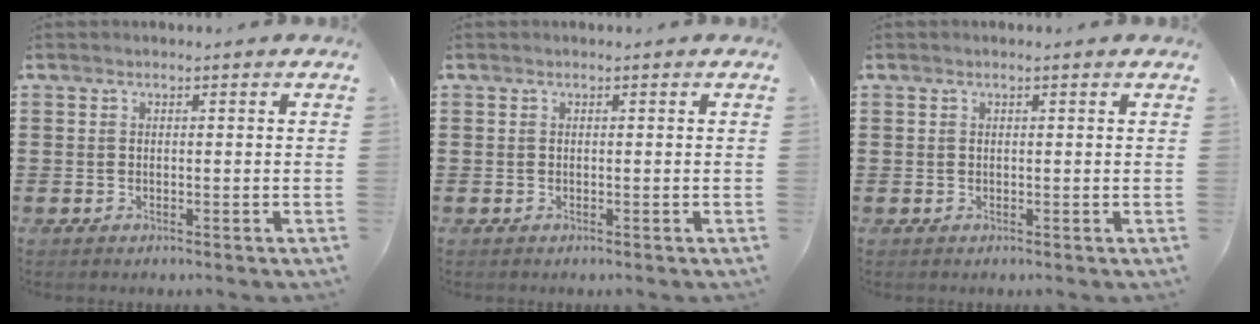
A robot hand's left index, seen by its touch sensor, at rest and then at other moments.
{"total": 0.0}
{"total": 0.6, "force": [0.3, -0.1, 0.4], "torque": [-0.008, 0.000, 0.007]}